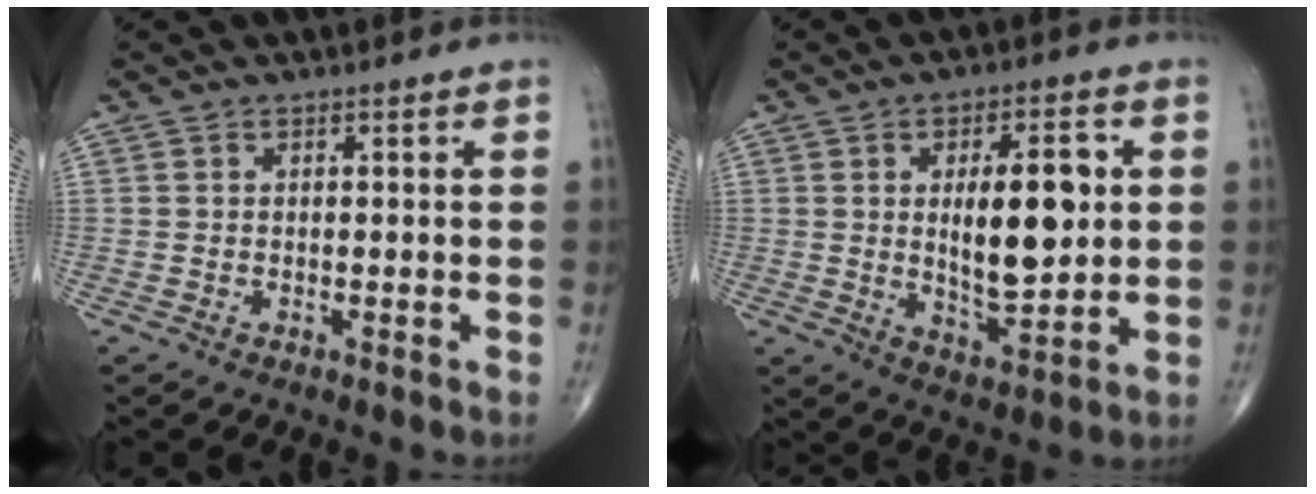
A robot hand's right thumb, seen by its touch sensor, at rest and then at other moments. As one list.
[{"total": 14.1, "force": [1.8, 5.8, 12.7], "torque": [-0.176, -0.014, 0.036]}]